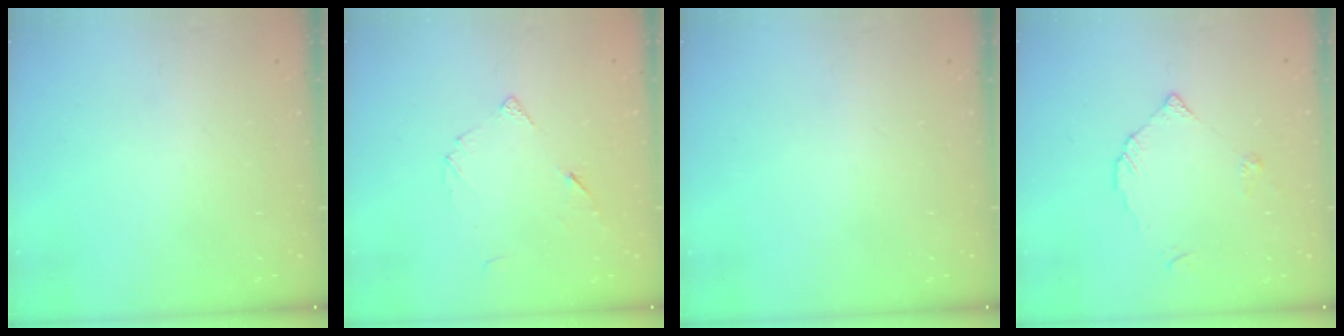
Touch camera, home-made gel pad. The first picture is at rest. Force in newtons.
{"total": 6.3, "press": 6.2, "slide": 0.8}
{"total": 0.0}
{"total": 3.1, "press": 3.1, "slide": 0.2}